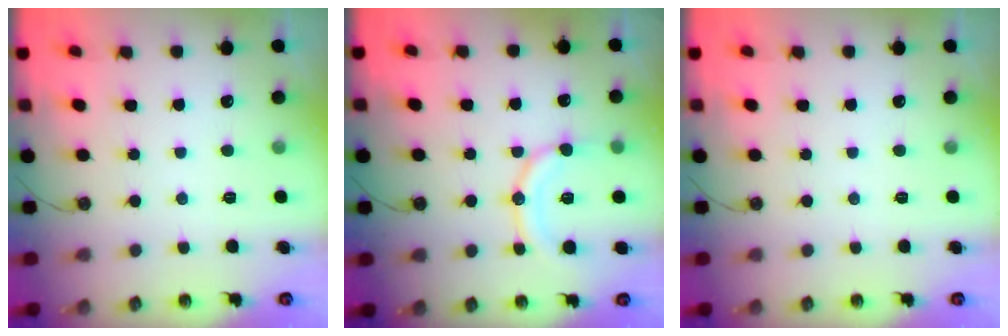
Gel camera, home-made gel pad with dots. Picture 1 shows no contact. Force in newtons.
{"total": 14.6, "press": 14.4, "slide": 2.6}
{"total": 0.0}